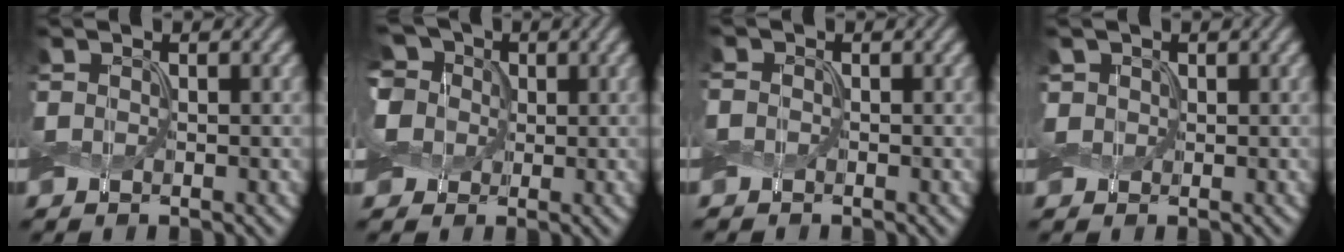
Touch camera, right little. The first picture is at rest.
{"total": 9.9, "force": [4.3, 7.2, 5.3], "torque": [-0.108, 0.036, 0.049]}
{"total": 0.9, "force": [-0.3, 0.8, 0.1], "torque": [0.002, 0.001, -0.008]}
{"total": 1.3, "force": [0.3, 1.2, 0.4], "torque": [-0.010, 0.003, 0.003]}